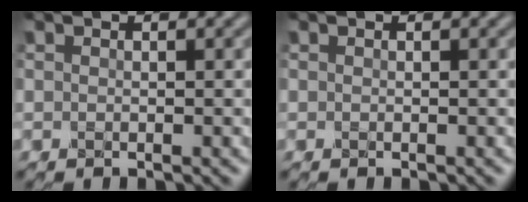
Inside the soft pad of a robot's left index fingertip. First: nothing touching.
{"total": 0.0}